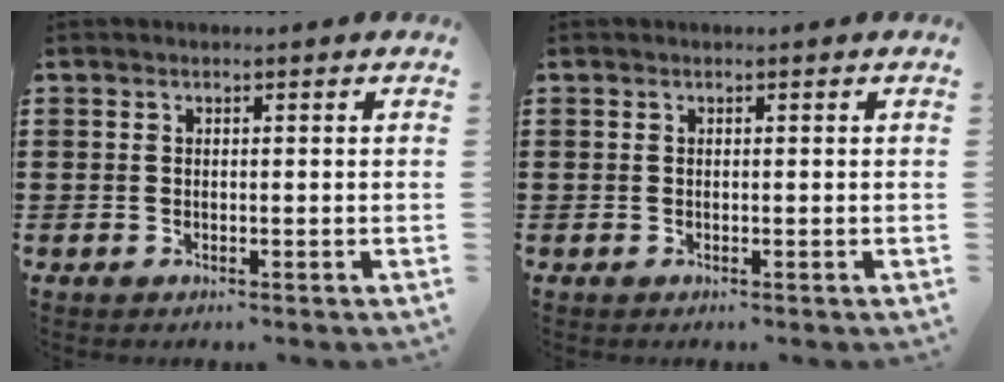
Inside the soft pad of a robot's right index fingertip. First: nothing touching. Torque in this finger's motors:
{"motor_torque": [1.82, 0.32, 0.00, 0.00]}